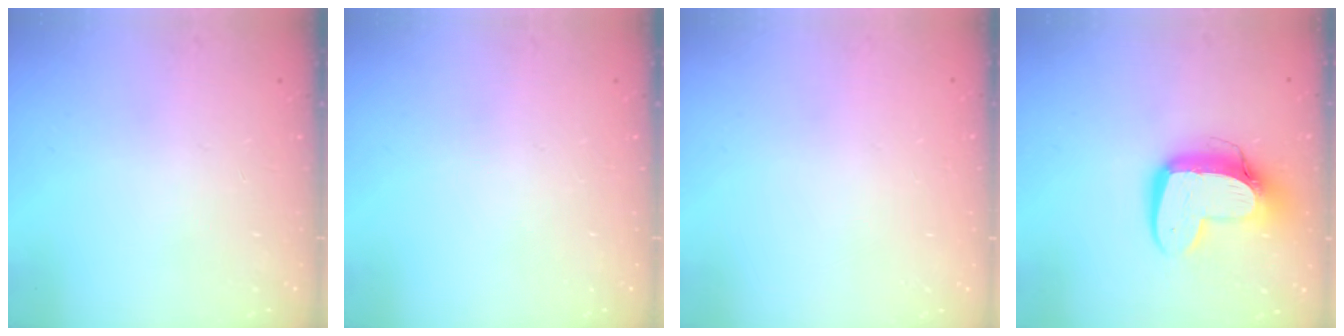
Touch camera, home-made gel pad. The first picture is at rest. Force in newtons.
{"total": 0.0}
{"total": 0.0}
{"total": 14.4, "press": 14.3, "slide": 1.3}